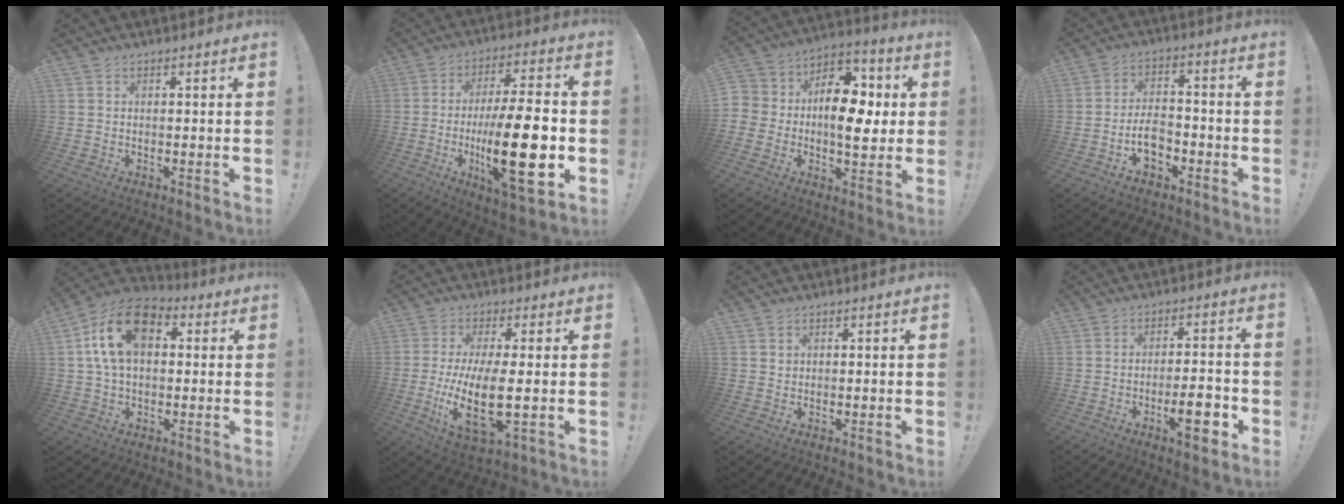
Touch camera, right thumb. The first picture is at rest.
{"total": 23.4, "force": [-4.5, 6.7, 22.0], "torque": [-0.361, -0.005, -0.070]}
{"total": 13.7, "force": [-1.4, 10.0, 9.3], "torque": [-0.127, 0.018, -0.022]}
{"total": 8.0, "force": [-3.6, 5.1, 5.0], "torque": [-0.083, 0.015, -0.062]}
{"total": 16.2, "force": [4.4, 10.2, 11.7], "torque": [-0.217, 0.006, 0.078]}
{"total": 13.8, "force": [-1.7, 4.6, 12.9], "torque": [-0.263, -0.012, -0.026]}
{"total": 1.2, "force": [0.5, 1.1, 0.2], "torque": [-0.002, 0.002, 0.008]}
{"total": 10.0, "force": [-4.4, 2.7, 8.6], "torque": [-0.104, 0.010, -0.074]}